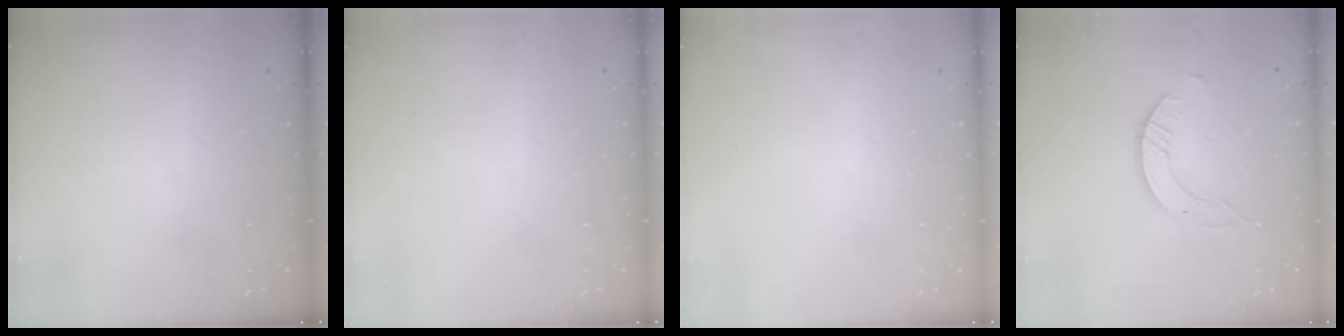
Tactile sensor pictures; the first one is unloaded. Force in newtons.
{"total": 0.0}
{"total": 0.0}
{"total": 2.4, "press": 2.4, "slide": 0.3}